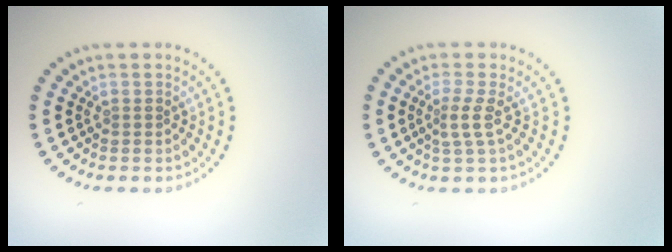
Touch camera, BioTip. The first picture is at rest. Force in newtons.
{"total": 1.9, "press": 1.3, "slide": 1.3}